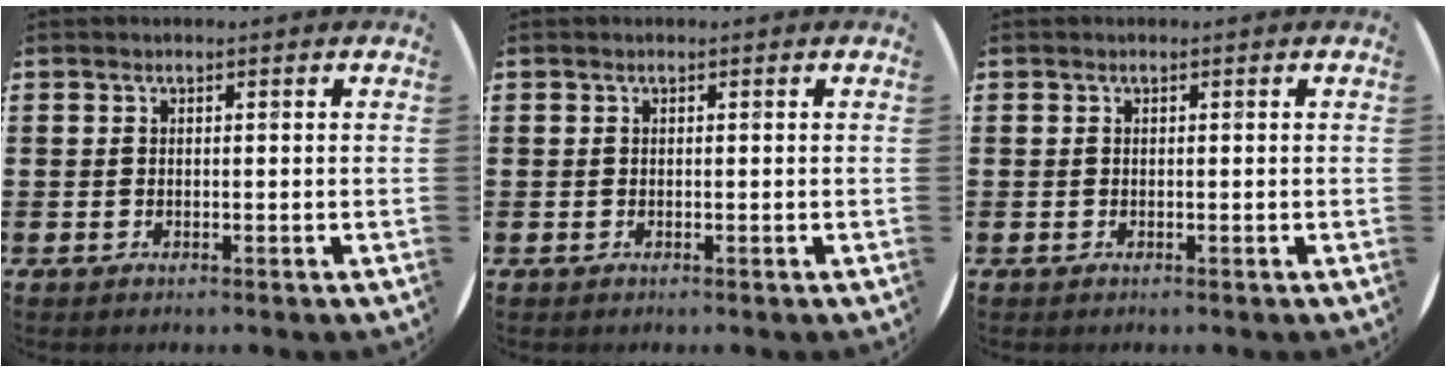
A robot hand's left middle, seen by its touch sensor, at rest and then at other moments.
{"total": 0.0}
{"total": 0.0}